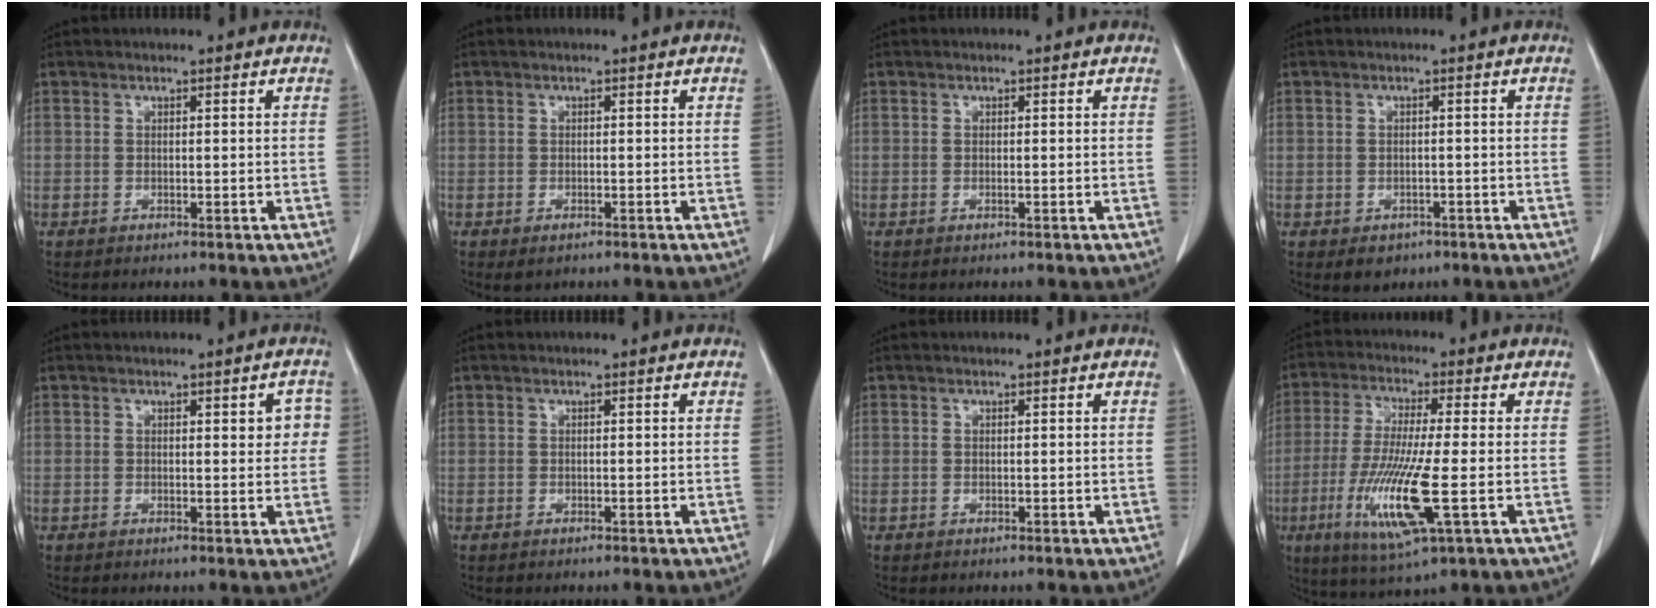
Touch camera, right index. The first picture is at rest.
{"total": 1.3, "force": [-0.7, 0.7, 0.9], "torque": [-0.012, -0.001, 0.000]}
{"total": 0.0}
{"total": 2.8, "force": [-1.4, 2.3, 0.8], "torque": [-0.004, 0.005, -0.011]}
{"total": 3.0, "force": [0.7, 1.2, 2.6], "torque": [-0.023, 0.005, 0.008]}
{"total": 0.0}
{"total": 0.0}
{"total": 13.3, "force": [-3.6, 0.9, 12.8], "torque": [-0.263, -0.030, -0.070]}